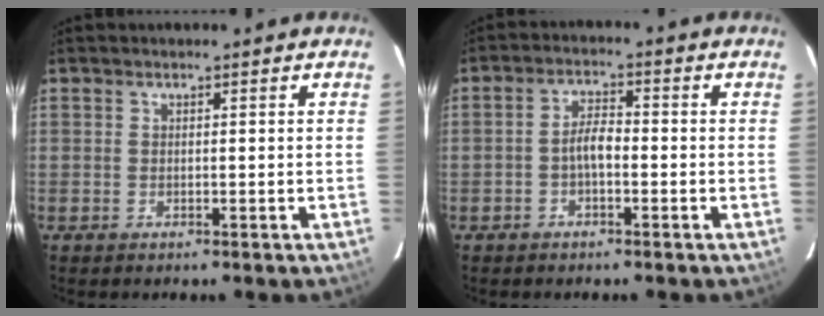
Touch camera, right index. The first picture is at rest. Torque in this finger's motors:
{"motor_torque": [0.15, -0.09, 0.11, 0.06]}